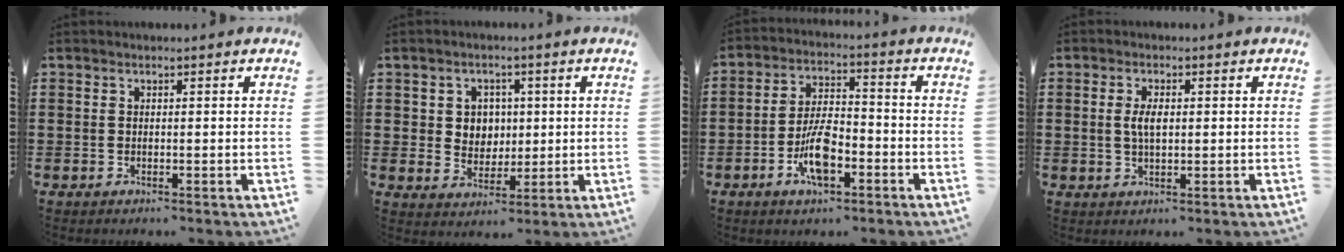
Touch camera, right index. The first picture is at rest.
{"total": 4.2, "force": [0.9, 3.9, 1.2], "torque": [-0.033, 0.011, 0.013]}
{"total": 8.2, "force": [-3.5, 3.3, 6.6], "torque": [-0.140, 0.000, -0.066]}
{"total": 3.3, "force": [0.3, 1.3, 3.0], "torque": [-0.061, 0.004, 0.003]}